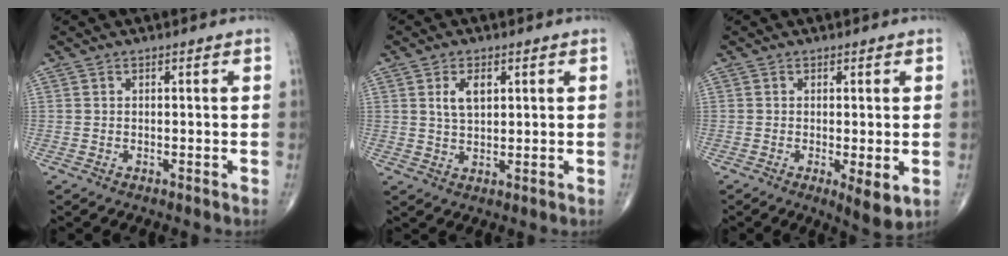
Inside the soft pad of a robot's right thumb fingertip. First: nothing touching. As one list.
[{"total": 4.5, "force": [1.6, 2.5, 3.4], "torque": [-0.056, -0.006, 0.032]}, {"total": 4.8, "force": [-1.0, 1.3, 4.5], "torque": [-0.069, -0.016, -0.016]}]